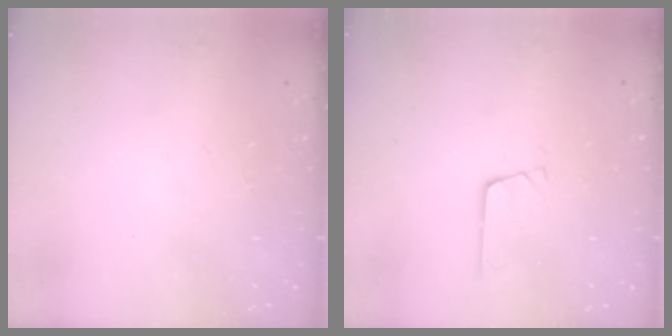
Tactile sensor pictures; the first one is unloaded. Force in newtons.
{"total": 2.9, "press": 2.9, "slide": 0.1}